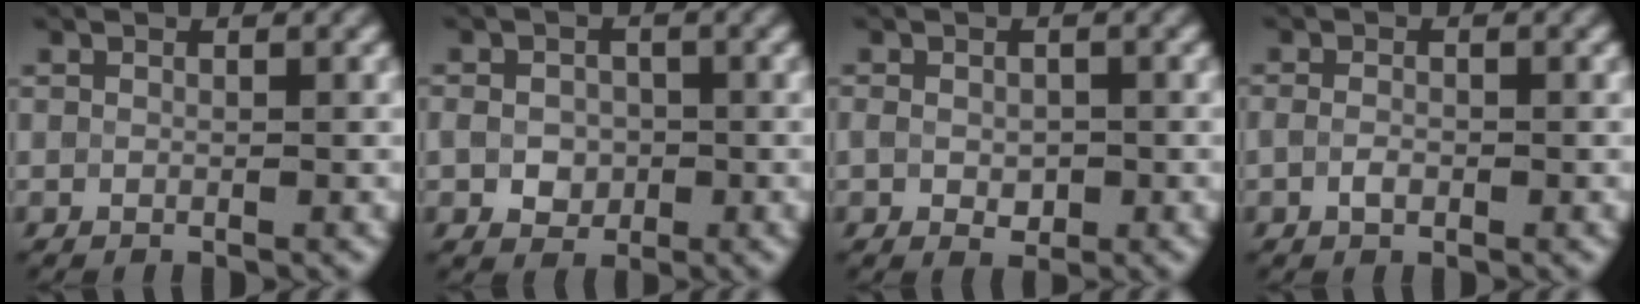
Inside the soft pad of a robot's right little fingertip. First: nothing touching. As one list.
[{"total": 2.8, "force": [-0.5, 2.3, 1.5], "torque": [-0.032, -0.004, -0.008]}, {"total": 2.2, "force": [-0.6, 1.4, 1.5], "torque": [-0.029, -0.005, -0.004]}, {"total": 1.0, "force": [-0.5, 0.5, 0.7], "torque": [-0.018, -0.001, -0.009]}]